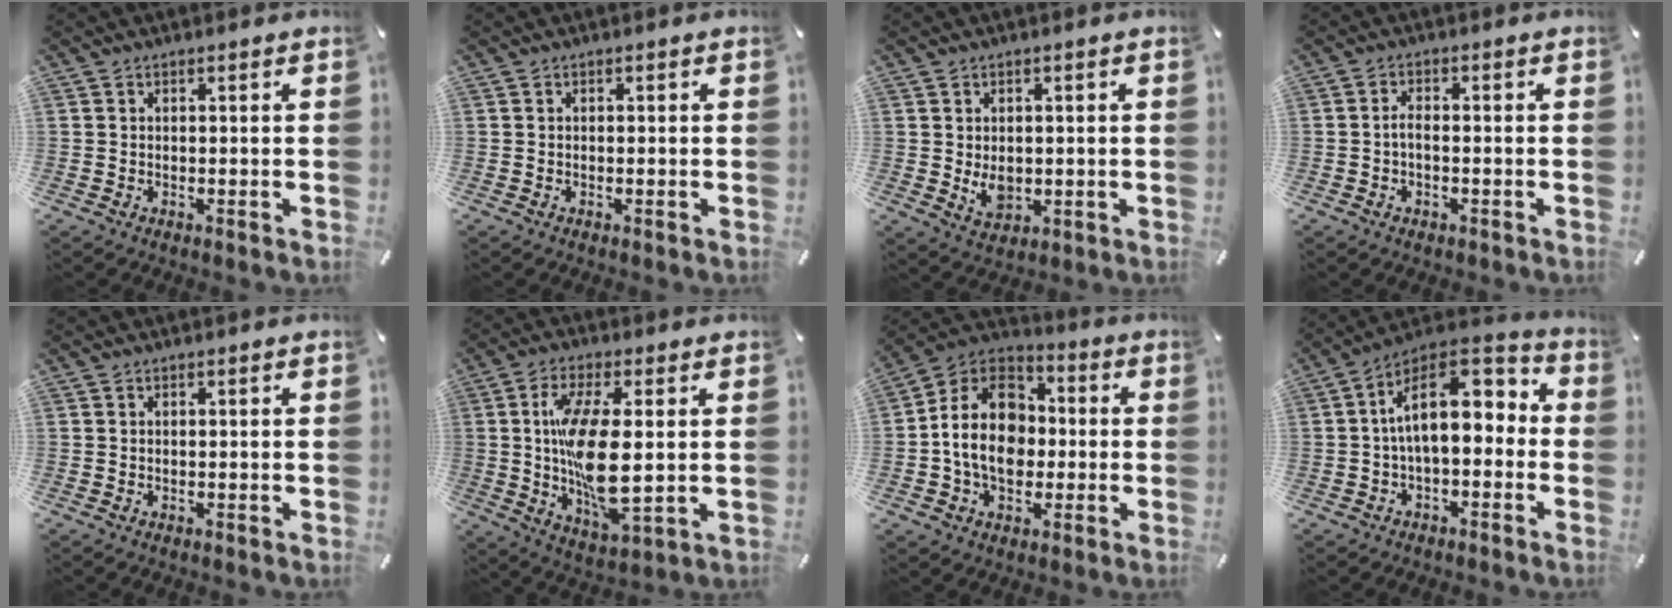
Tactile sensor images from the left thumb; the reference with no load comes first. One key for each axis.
{"total": 0.0}
{"total": 4.7, "fx": -0.2, "fy": 3.7, "fz": 2.9, "tx": -0.049, "ty": -0.006, "tz": -0.006}
{"total": 2.3, "fx": -0.8, "fy": 1.0, "fz": 2.0, "tx": -0.042, "ty": 0.002, "tz": -0.016}
{"total": 0.0}
{"total": 15.9, "fx": 1.4, "fy": 5.9, "fz": 14.7, "tx": -0.295, "ty": -0.021, "tz": 0.017}
{"total": 14.6, "fx": -2.1, "fy": 11.8, "fz": 8.3, "tx": -0.175, "ty": 0.025, "tz": -0.038}
{"total": 14.6, "fx": 1.8, "fy": 8.3, "fz": 11.9, "tx": -0.198, "ty": -0.006, "tz": 0.032}